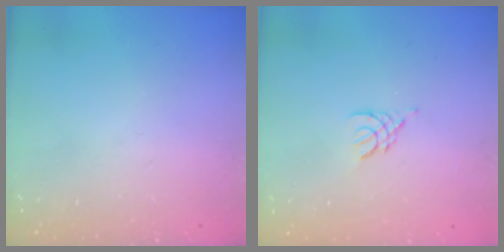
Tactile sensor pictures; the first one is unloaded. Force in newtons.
{"total": 2.9, "press": 2.8, "slide": 0.6}